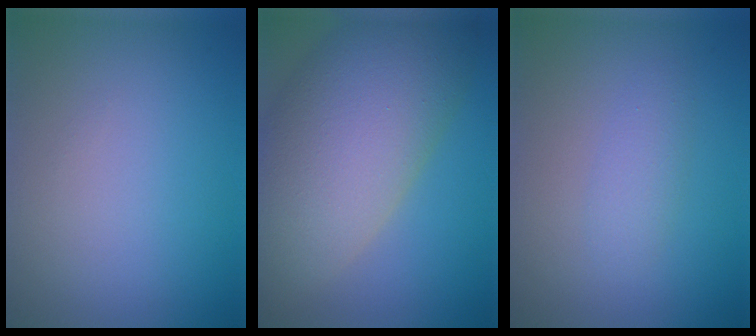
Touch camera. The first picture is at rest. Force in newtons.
{"total": 13.2, "press": 13.1, "slide": 1.2}
{"total": 1.6, "press": 1.6, "slide": 0.0}